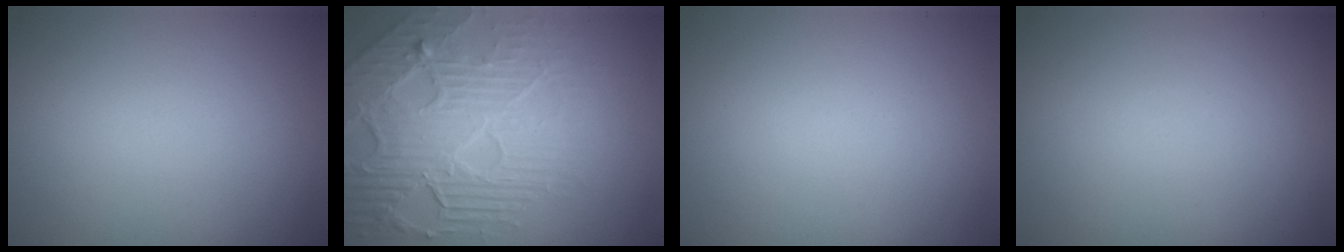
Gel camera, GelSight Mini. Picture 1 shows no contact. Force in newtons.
{"total": 8.2, "press": 5.6, "slide": 6.0}
{"total": 0.0}
{"total": 0.0}